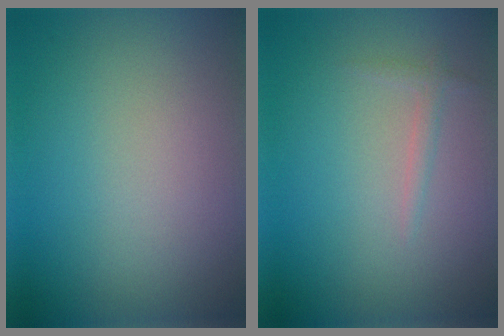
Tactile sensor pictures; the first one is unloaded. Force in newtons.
{"total": 0.9, "press": 0.9, "slide": 0.1}